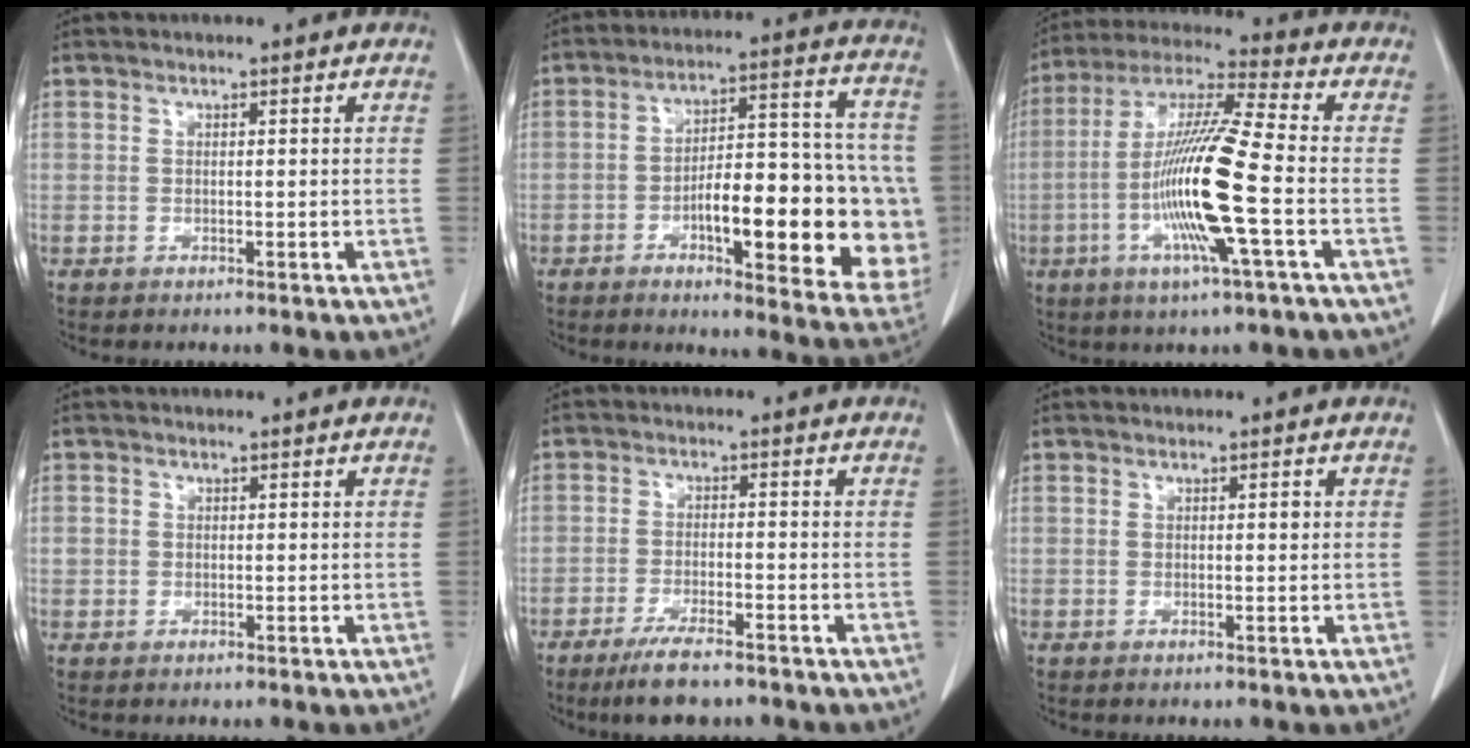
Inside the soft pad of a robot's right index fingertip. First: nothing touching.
{"total": 21.8, "force": [-5.1, 5.7, 20.5], "torque": [-0.214, 0.027, -0.055]}
{"total": 15.7, "force": [-3.6, -0.1, 15.2], "torque": [-0.304, -0.008, -0.078]}
{"total": 1.3, "force": [0.0, 1.2, 0.3], "torque": [0.001, 0.007, 0.002]}
{"total": 6.7, "force": [-5.1, 1.2, 4.2], "torque": [-0.075, -0.014, -0.083]}
{"total": 0.8, "force": [0.2, 0.3, 0.7], "torque": [-0.011, 0.000, 0.003]}